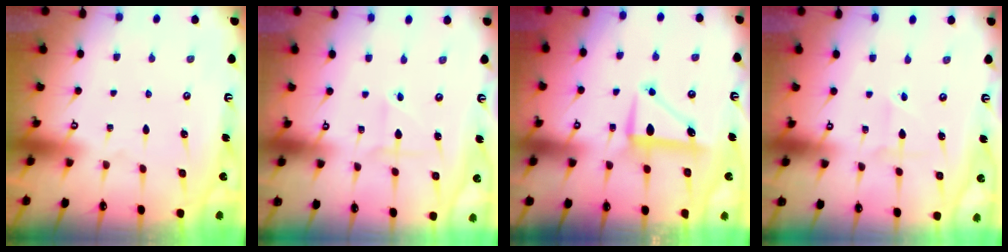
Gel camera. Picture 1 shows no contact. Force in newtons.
{"total": 2.3, "press": 2.2, "slide": 0.9}
{"total": 8.4, "press": 8.4, "slide": 0.3}
{"total": 1.5, "press": 1.5, "slide": 0.2}